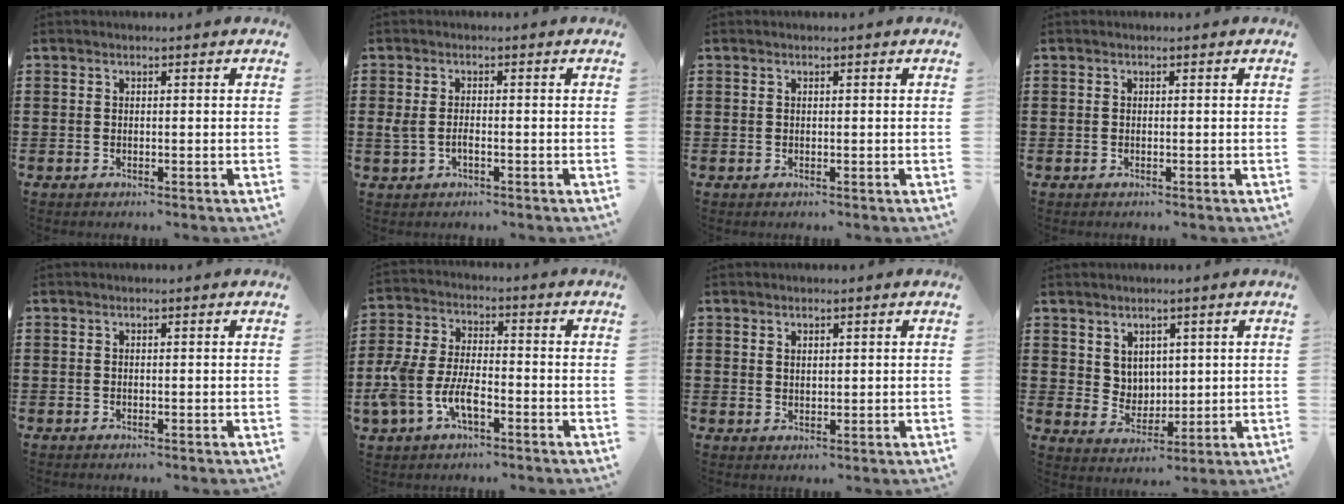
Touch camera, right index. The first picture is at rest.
{"total": 1.9, "force": [-0.5, 0.8, 1.6], "torque": [-0.047, -0.007, -0.014]}
{"total": 0.0}
{"total": 0.0}
{"total": 0.0}
{"total": 7.7, "force": [-3.4, 3.8, 5.7], "torque": [-0.154, -0.007, -0.072]}
{"total": 1.3, "force": [1.2, 0.5, 0.2], "torque": [-0.006, 0.001, 0.023]}
{"total": 4.3, "force": [2.9, 3.1, 0.6], "torque": [-0.030, -0.001, 0.055]}